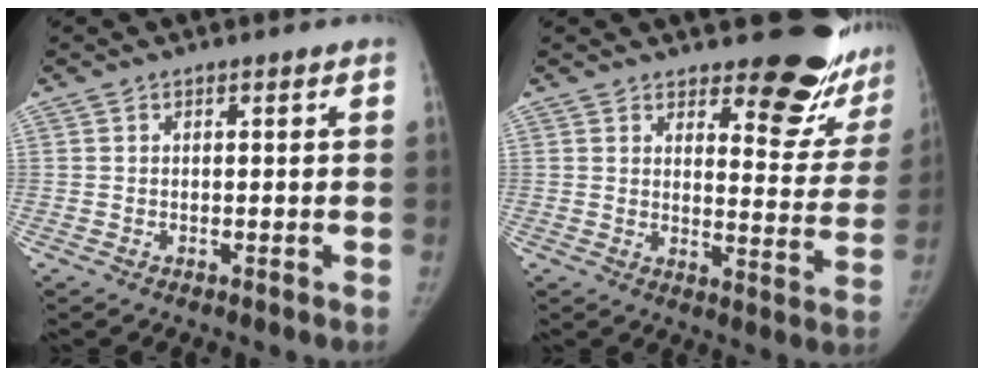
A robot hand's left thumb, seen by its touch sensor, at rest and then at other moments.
{"total": 15.9, "force": [13.3, 5.6, 6.7], "torque": [-0.031, -0.121, 0.149]}